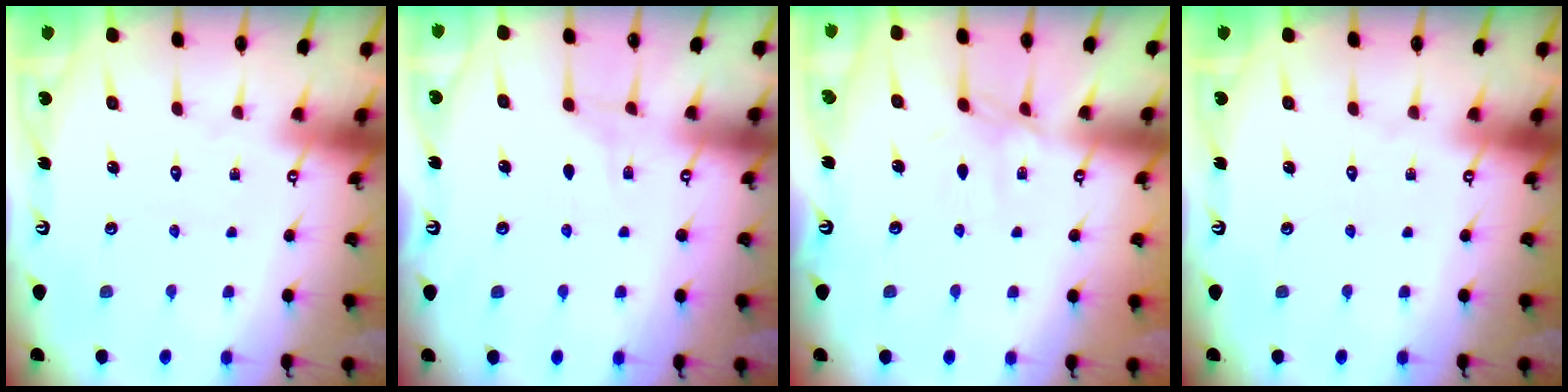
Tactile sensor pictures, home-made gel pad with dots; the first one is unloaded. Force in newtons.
{"total": 4.8, "press": 4.8, "slide": 0.6}
{"total": 3.9, "press": 3.9, "slide": 0.6}
{"total": 0.0}